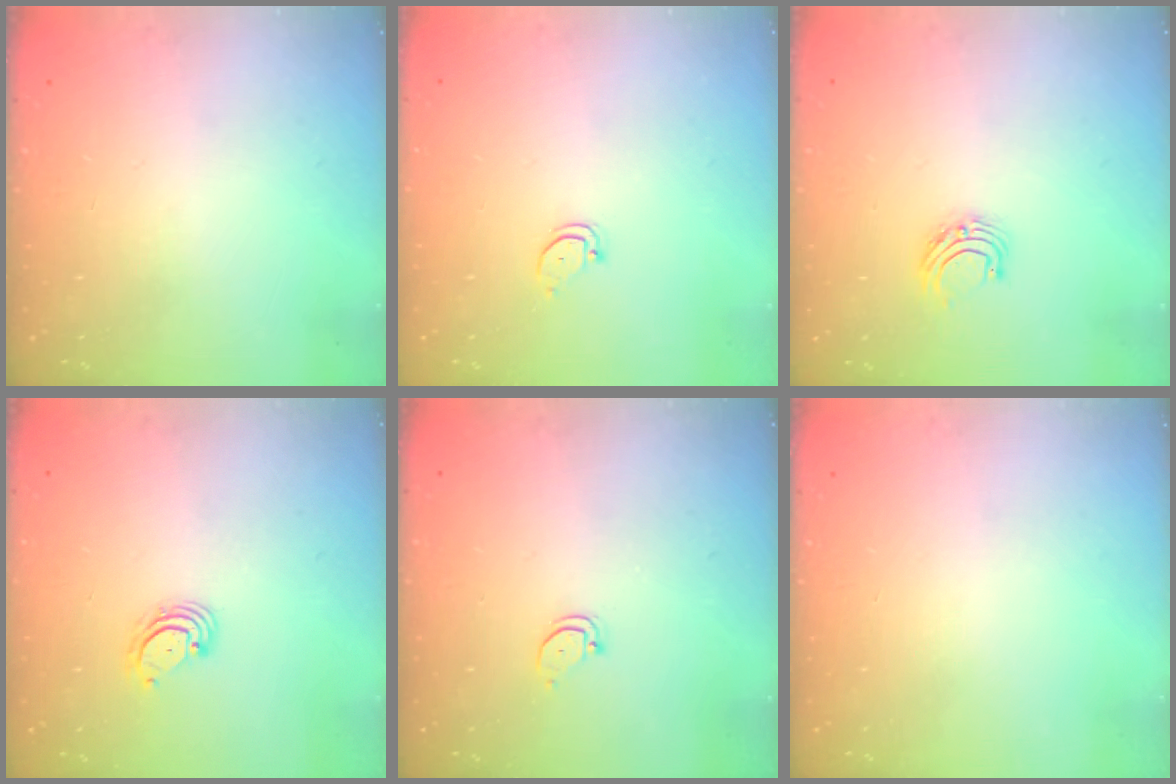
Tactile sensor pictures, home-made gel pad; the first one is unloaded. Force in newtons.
{"total": 2.4, "press": 2.4, "slide": 0.2}
{"total": 5.9, "press": 5.9, "slide": 0.5}
{"total": 2.9, "press": 2.9, "slide": 0.4}
{"total": 2.4, "press": 2.4, "slide": 0.2}
{"total": 0.0}